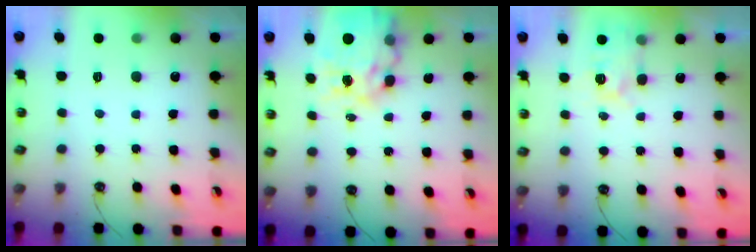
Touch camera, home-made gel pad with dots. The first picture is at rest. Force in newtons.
{"total": 17.0, "press": 16.9, "slide": 1.8}
{"total": 4.4, "press": 4.4, "slide": 0.4}